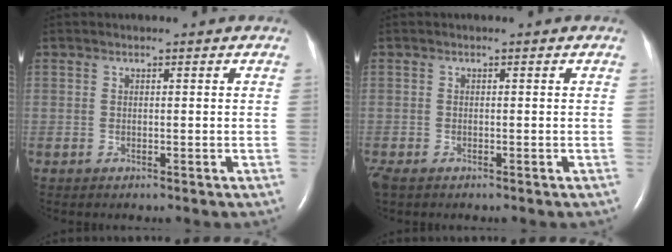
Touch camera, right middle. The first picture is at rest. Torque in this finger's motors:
{"motor_torque": [0.25, -0.23, 0.00, 0.02]}